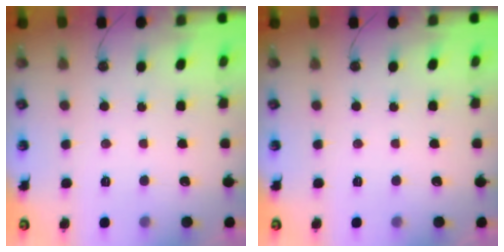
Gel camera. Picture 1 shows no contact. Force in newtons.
{"total": 0.0}